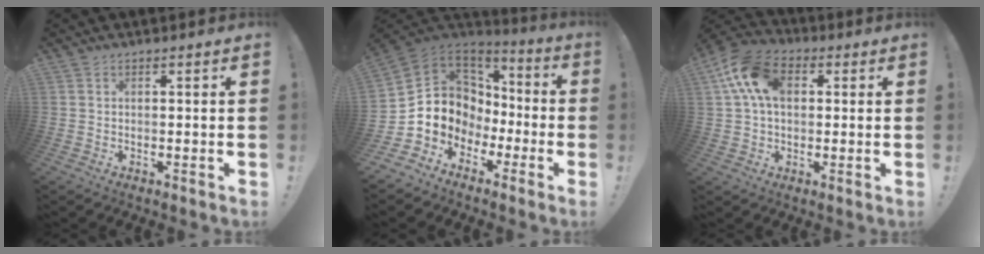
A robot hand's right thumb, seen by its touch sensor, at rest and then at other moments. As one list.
[{"total": 9.2, "force": [-0.4, 8.8, 2.7], "torque": [-0.043, -0.016, 0.016]}, {"total": 14.8, "force": [4.2, 9.7, 10.4], "torque": [-0.193, 0.002, 0.079]}]